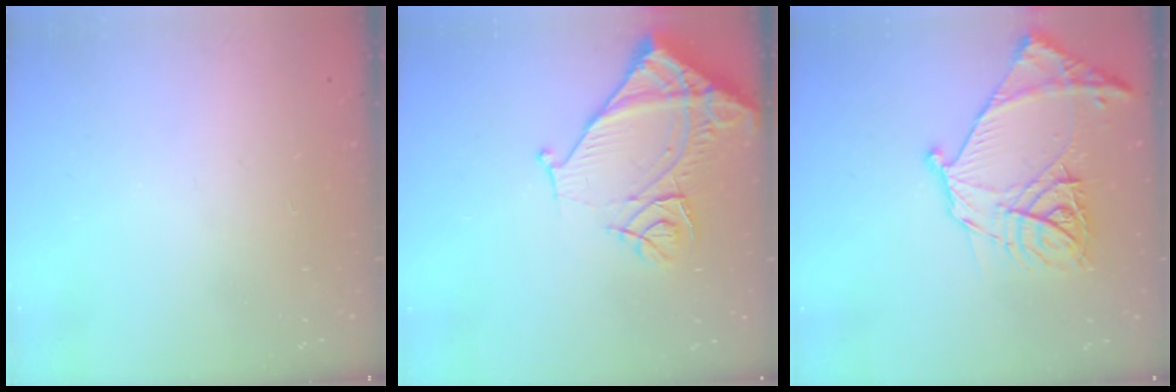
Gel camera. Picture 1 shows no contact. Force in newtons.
{"total": 12.4, "press": 12.3, "slide": 1.6}
{"total": 19.4, "press": 19.3, "slide": 2.0}